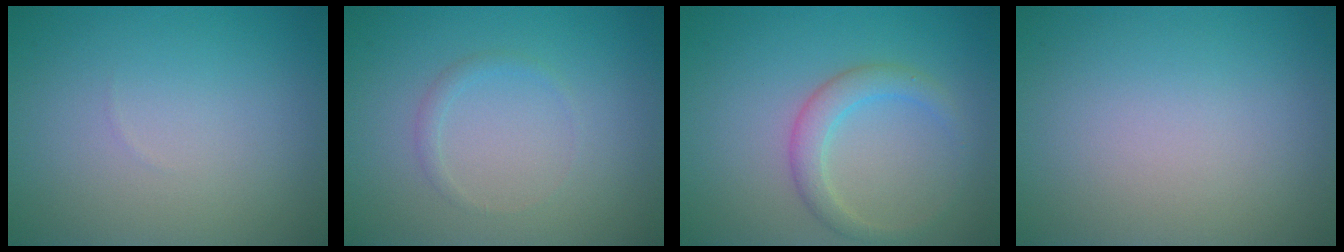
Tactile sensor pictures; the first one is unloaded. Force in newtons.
{"total": 0.9, "press": 0.9, "slide": 0.1}
{"total": 2.5, "press": 2.5, "slide": 0.1}
{"total": 0.0}